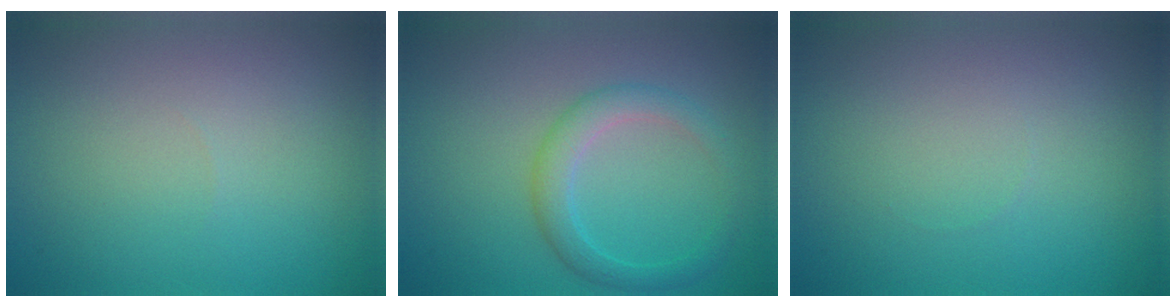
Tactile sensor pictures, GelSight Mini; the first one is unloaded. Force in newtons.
{"total": 2.8, "press": 2.8, "slide": 0.2}
{"total": 0.0}